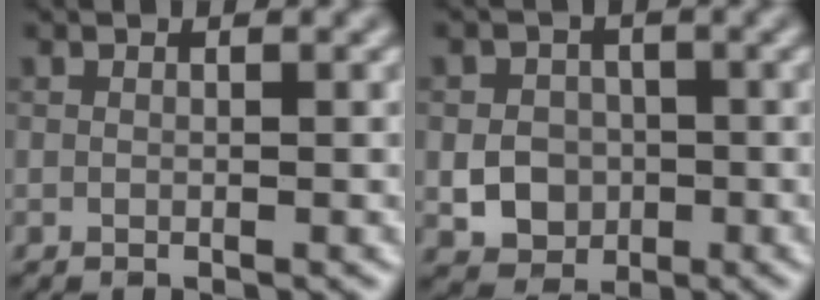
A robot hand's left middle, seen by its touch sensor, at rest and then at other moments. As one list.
[{"total": 3.6, "force": [-0.7, 3.1, 1.6], "torque": [-0.025, 0.000, -0.013]}]